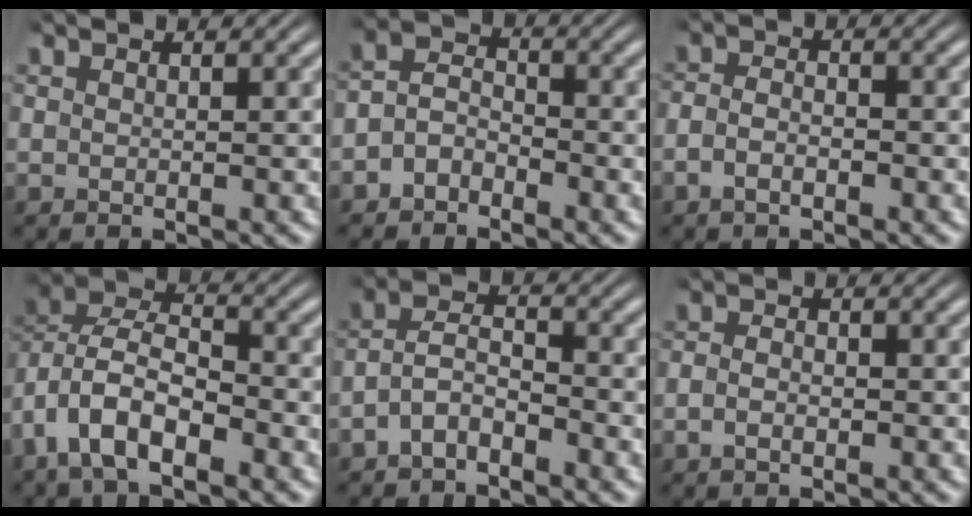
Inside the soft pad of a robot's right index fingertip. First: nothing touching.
{"total": 4.2, "force": [-1.9, 3.4, 1.5], "torque": [-0.026, -0.006, -0.041]}
{"total": 2.1, "force": [-1.3, 1.1, 1.3], "torque": [-0.032, -0.002, -0.025]}
{"total": 7.6, "force": [0.2, 5.9, 4.8], "torque": [-0.105, 0.003, -0.015]}
{"total": 4.4, "force": [-2.4, 3.1, 2.1], "torque": [-0.047, -0.011, -0.045]}
{"total": 1.4, "force": [-0.8, 0.7, 0.9], "torque": [-0.025, -0.001, -0.016]}